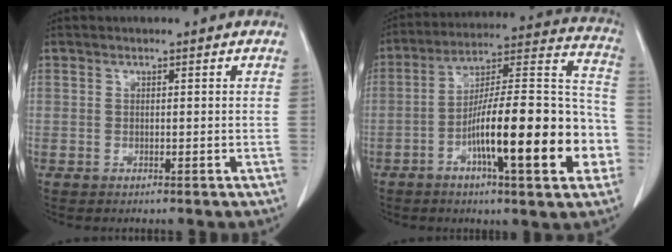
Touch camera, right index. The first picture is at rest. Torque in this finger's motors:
{"motor_torque": [0.88, -0.41, 0.64, 0.21]}